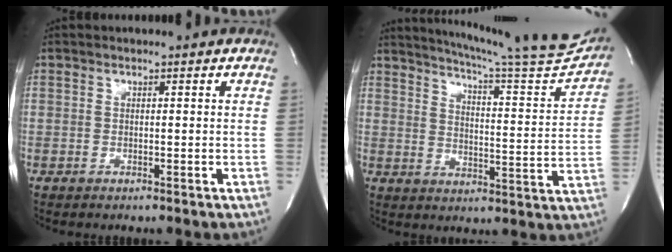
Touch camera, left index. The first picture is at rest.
{"total": 19.8, "force": [18.3, 0.3, 7.6], "torque": [-0.118, -0.068, 0.229]}